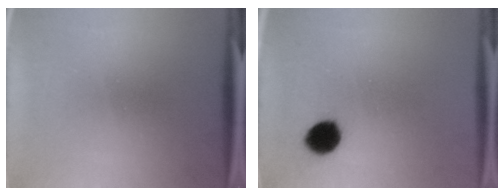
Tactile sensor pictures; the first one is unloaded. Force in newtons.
{"total": 6.4}